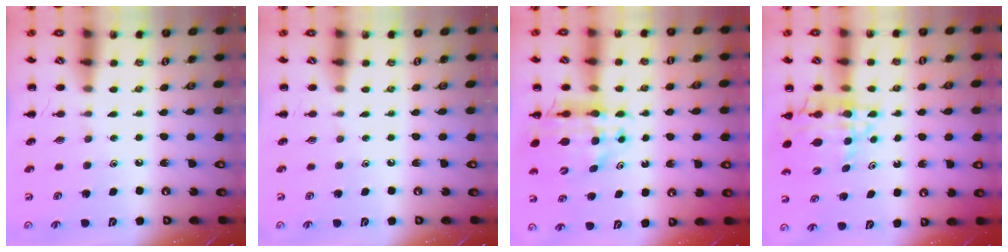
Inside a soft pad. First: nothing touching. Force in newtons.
{"total": 0.0}
{"total": 11.1, "press": 10.6, "slide": 3.1}
{"total": 8.5, "press": 8.0, "slide": 2.9}